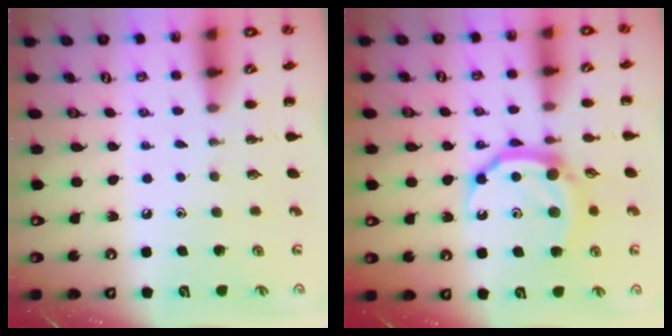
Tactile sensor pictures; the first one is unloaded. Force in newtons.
{"total": 9.7, "press": 9.7, "slide": 0.4}